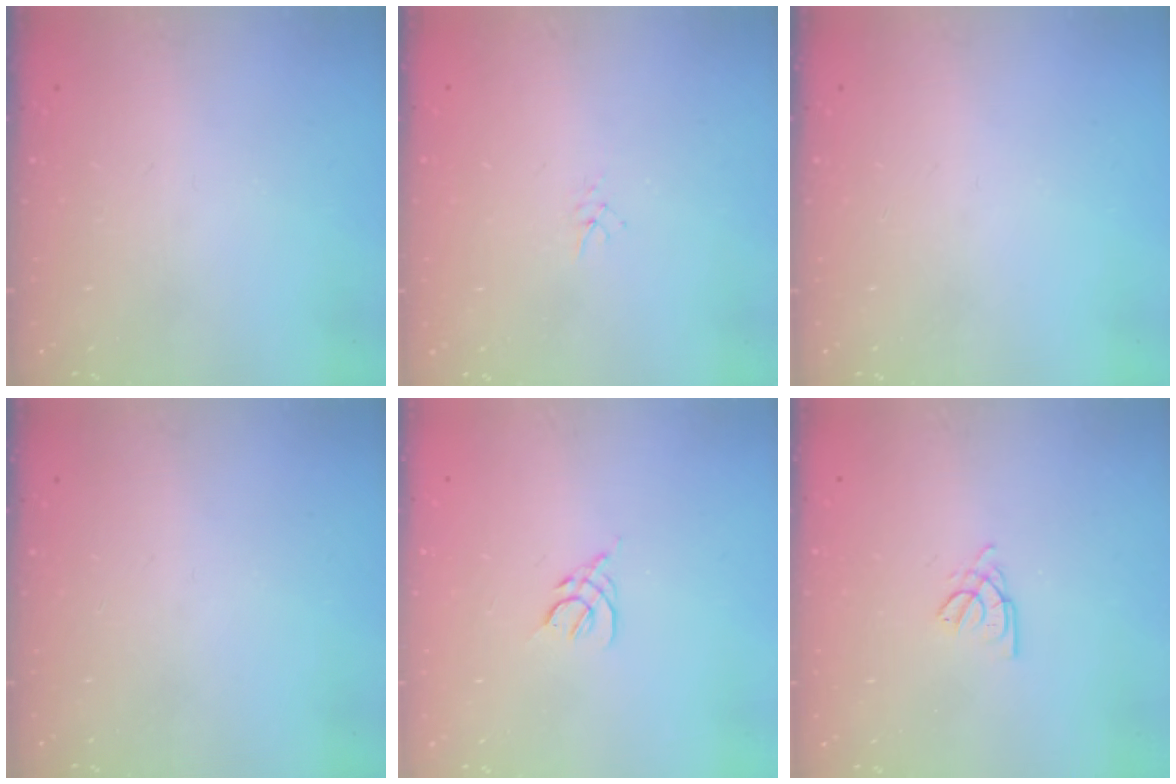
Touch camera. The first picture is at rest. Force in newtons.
{"total": 1.9, "press": 1.9, "slide": 0.3}
{"total": 0.0}
{"total": 0.0}
{"total": 2.2, "press": 2.1, "slide": 0.6}
{"total": 2.0, "press": 2.0, "slide": 0.4}